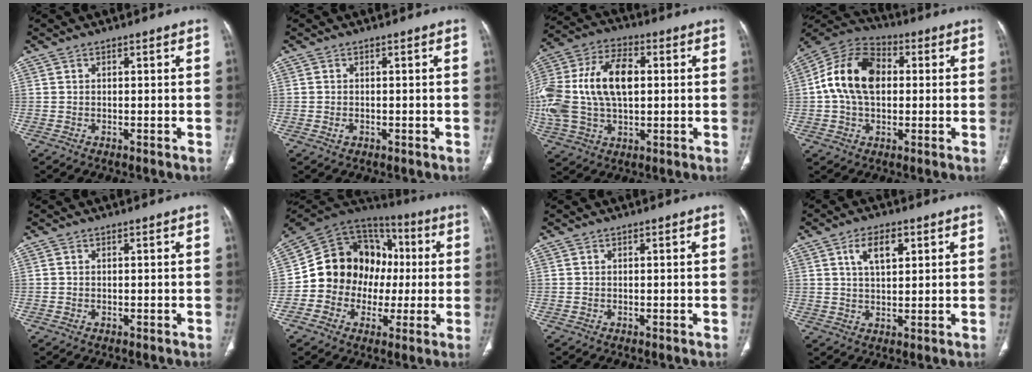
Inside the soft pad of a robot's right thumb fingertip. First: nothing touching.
{"total": 1.1, "force": [-0.3, 0.8, 0.6], "torque": [-0.015, 0.003, -0.002]}
{"total": 23.3, "force": [2.0, 13.9, 18.5], "torque": [-0.420, 0.021, 0.039]}
{"total": 15.3, "force": [1.5, 10.2, 11.3], "torque": [-0.193, 0.027, 0.016]}
{"total": 0.0}
{"total": 18.8, "force": [-0.7, 16.0, 9.9], "torque": [-0.124, 0.047, -0.010]}
{"total": 0.0}
{"total": 6.3, "force": [2.6, 3.2, 4.8], "torque": [-0.077, -0.006, 0.047]}